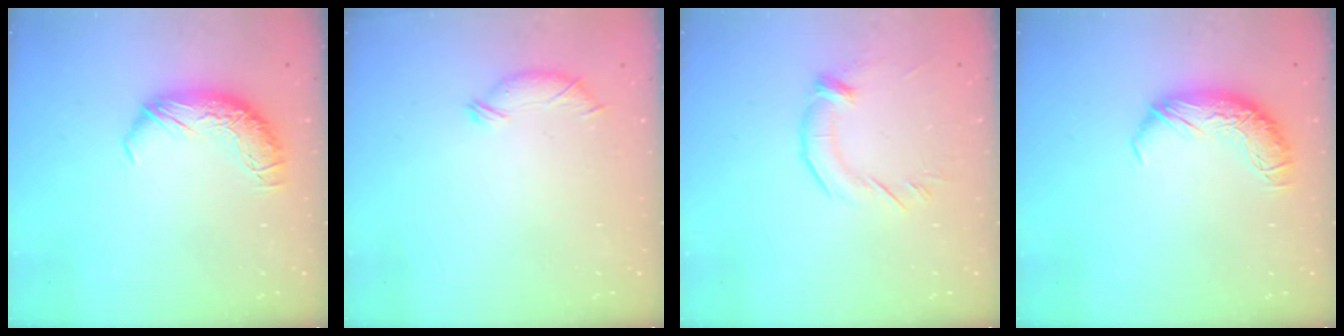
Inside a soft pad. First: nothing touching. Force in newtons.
{"total": 6.3, "press": 6.2, "slide": 0.4}
{"total": 1.9, "press": 1.6, "slide": 1.1}
{"total": 0.0}